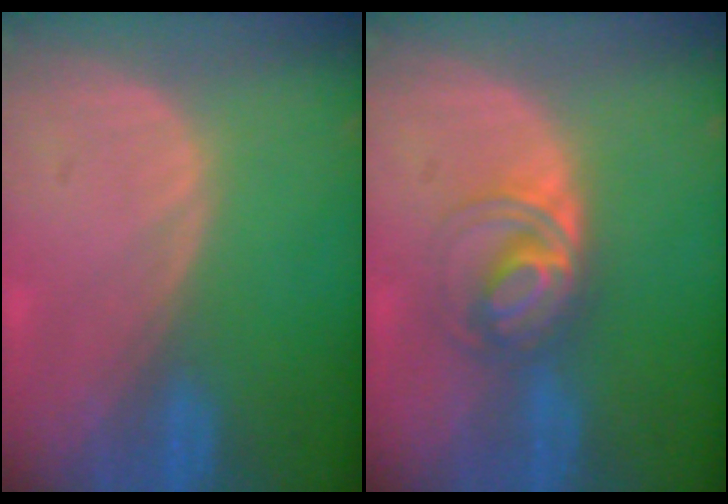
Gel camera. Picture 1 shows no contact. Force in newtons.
{"total": 5.8, "press": 5.4, "slide": 2.0}